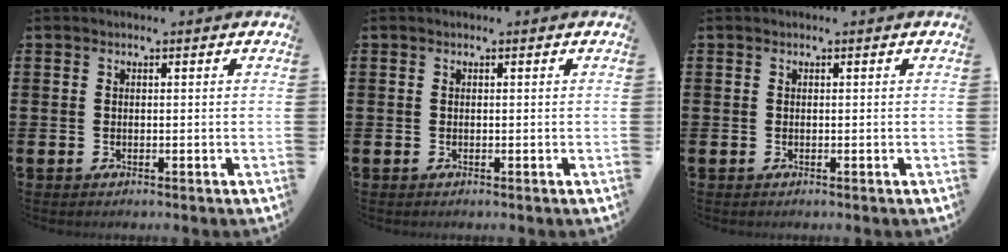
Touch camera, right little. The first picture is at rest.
{"total": 0.0}
{"total": 0.0}